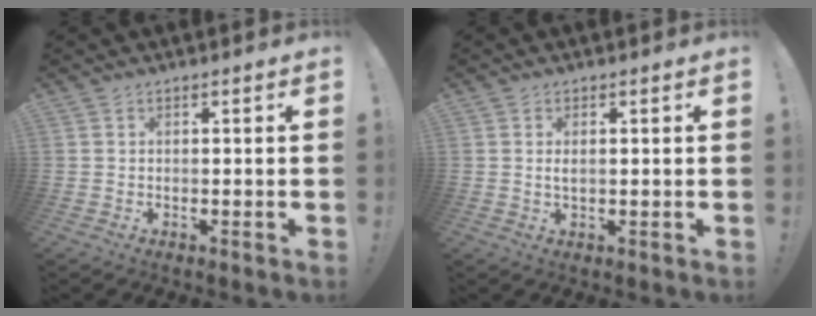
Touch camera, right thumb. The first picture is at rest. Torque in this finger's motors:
{"motor_torque": [-0.20, -0.08, 0.10, 0.37, 0.07]}